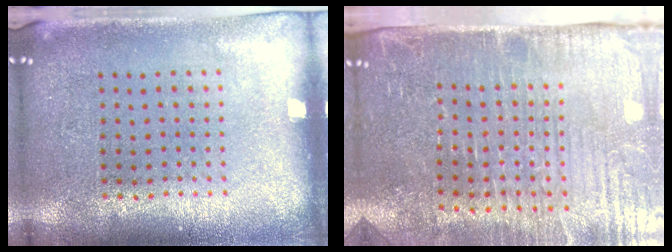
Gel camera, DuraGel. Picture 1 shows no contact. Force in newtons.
{"total": 5.0, "press": 4.3, "slide": 2.5}